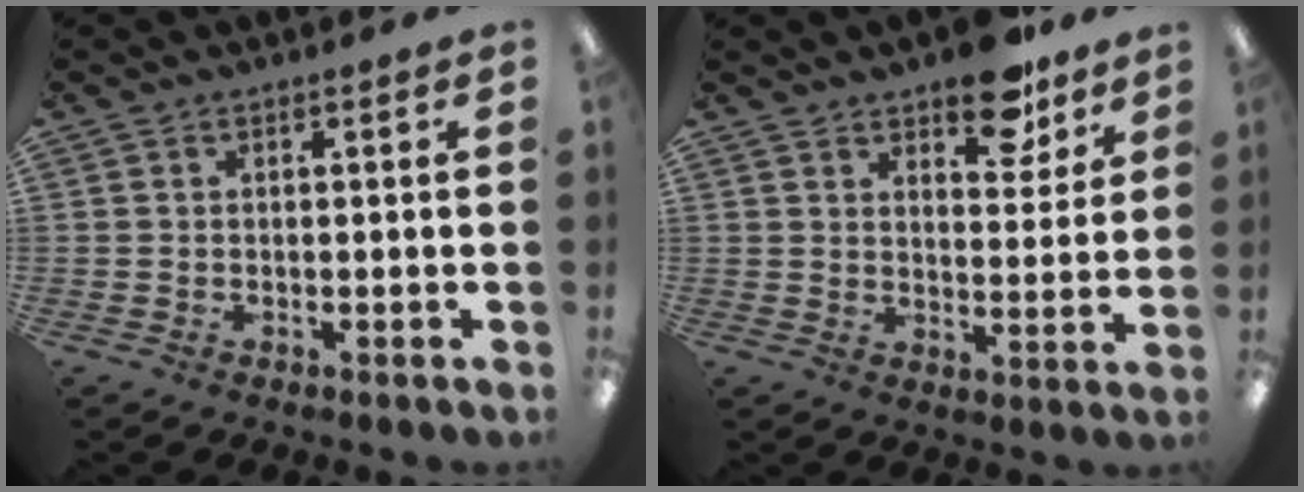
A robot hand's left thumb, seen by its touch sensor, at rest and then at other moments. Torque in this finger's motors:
{"motor_torque": [1.30, 0.55, 1.25, -0.64, 0.02]}